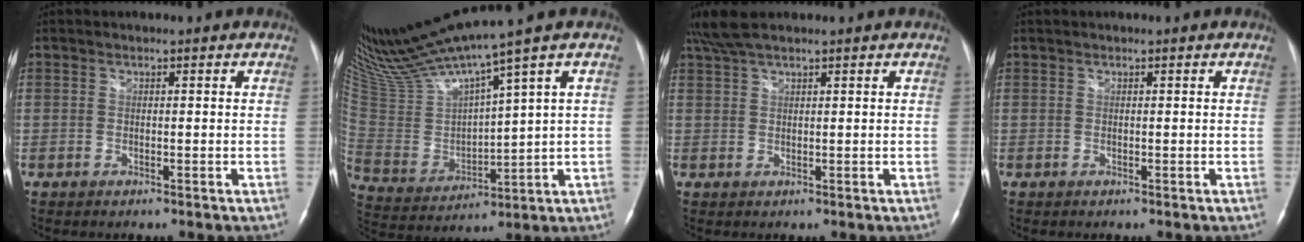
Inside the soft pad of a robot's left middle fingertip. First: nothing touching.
{"total": 14.8, "force": [12.5, -1.2, 7.8], "torque": [-0.157, -0.012, 0.250]}
{"total": 4.9, "force": [4.0, 0.6, 2.7], "torque": [-0.064, 0.026, 0.082]}
{"total": 0.0}